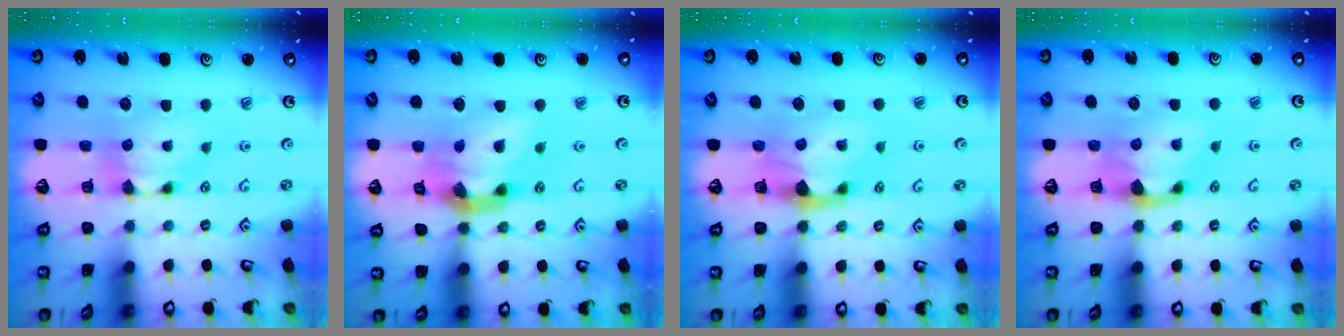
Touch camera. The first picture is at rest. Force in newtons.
{"total": 7.7, "press": 7.3, "slide": 2.4}
{"total": 3.1, "press": 2.6, "slide": 1.6}
{"total": 1.7, "press": 1.3, "slide": 1.1}